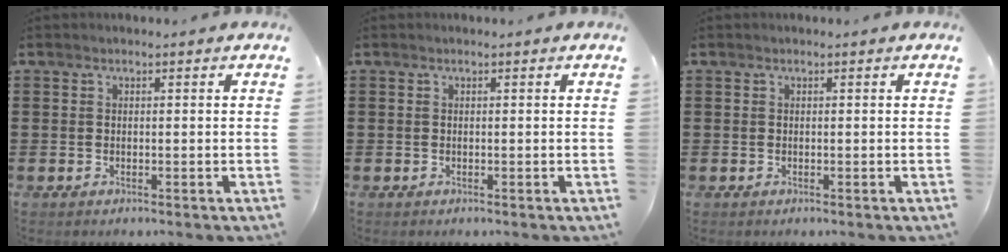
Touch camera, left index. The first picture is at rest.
{"total": 0.0}
{"total": 0.0}